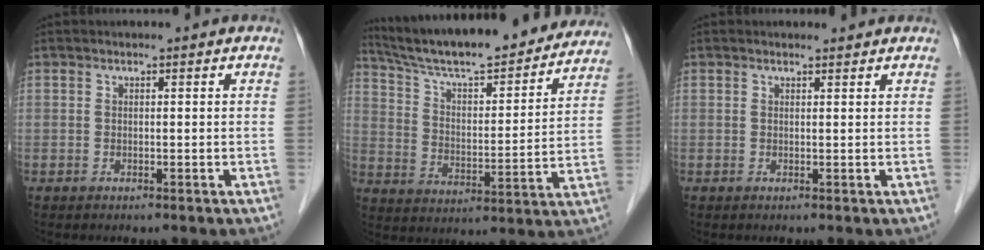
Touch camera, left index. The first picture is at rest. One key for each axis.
{"total": 24.8, "fx": 22.4, "fy": 3.5, "fz": 10.2, "tx": -0.166, "ty": -0.008, "tz": 0.319}
{"total": 1.0, "fx": 1.0, "fy": 0.2, "fz": 0.0, "tx": -0.011, "ty": 0.000, "tz": 0.014}